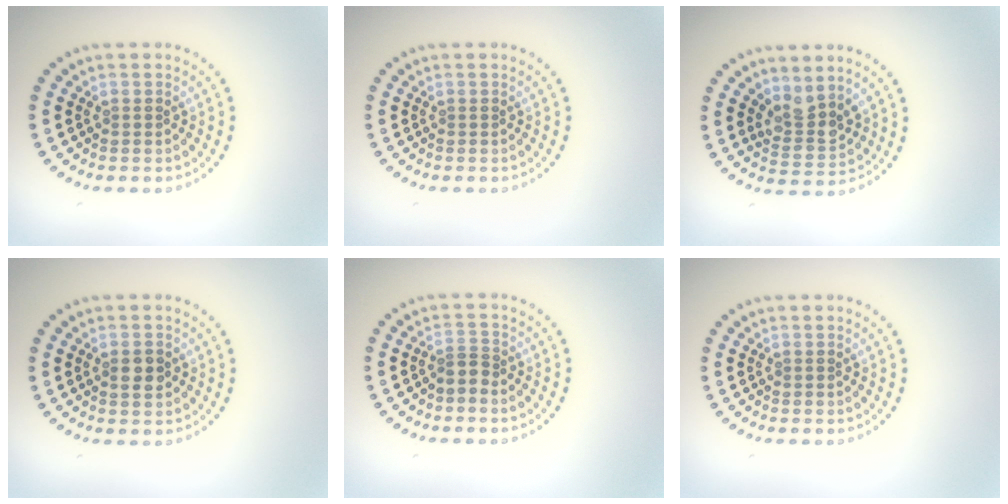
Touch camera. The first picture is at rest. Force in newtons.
{"total": 0.0}
{"total": 2.8, "press": 2.4, "slide": 1.6}
{"total": 1.8, "press": 1.8, "slide": 0.2}
{"total": 1.3, "press": 0.8, "slide": 1.1}
{"total": 0.0}